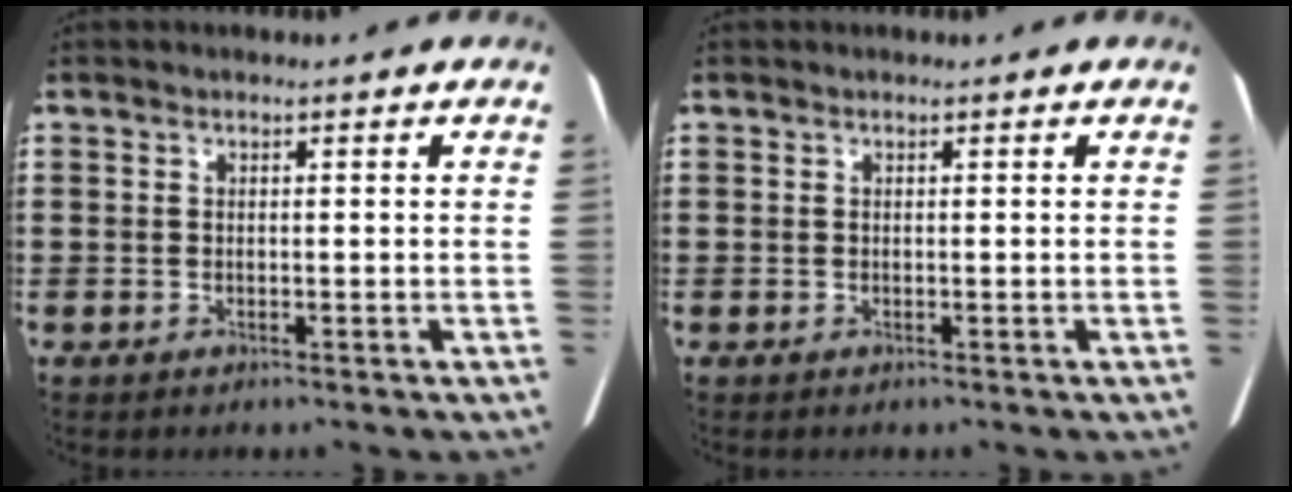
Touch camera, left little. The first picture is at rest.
{"total": 0.0}